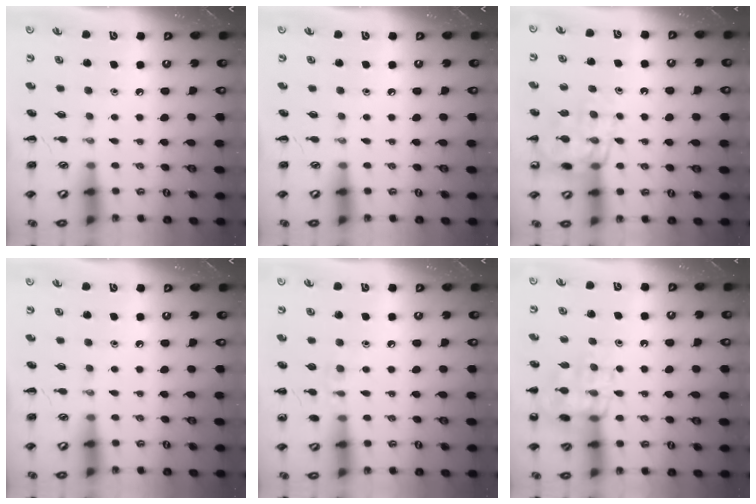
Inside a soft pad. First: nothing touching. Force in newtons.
{"total": 0.0}
{"total": 13.4, "press": 13.3, "slide": 2.1}
{"total": 0.0}
{"total": 7.0, "press": 6.7, "slide": 2.1}
{"total": 15.2, "press": 15.1, "slide": 1.9}